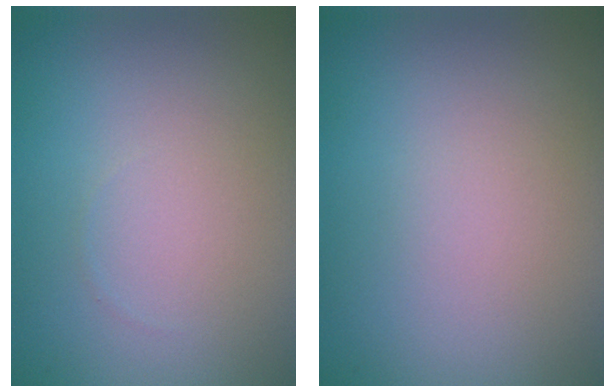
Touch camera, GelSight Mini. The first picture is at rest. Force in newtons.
{"total": 0.0}